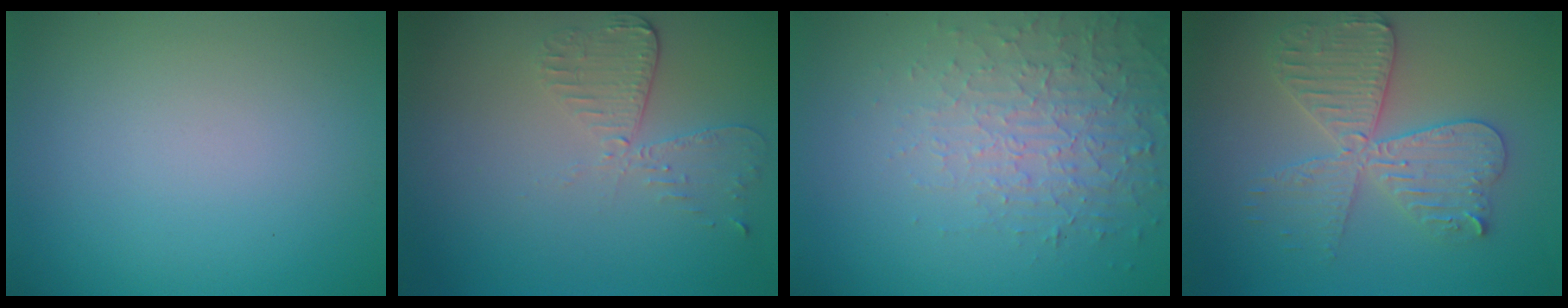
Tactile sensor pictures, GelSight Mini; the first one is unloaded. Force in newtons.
{"total": 2.9, "press": 2.6, "slide": 1.3}
{"total": 4.2, "press": 3.1, "slide": 2.7}
{"total": 5.0, "press": 5.0, "slide": 0.6}